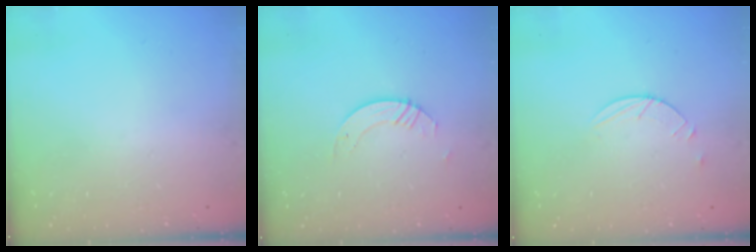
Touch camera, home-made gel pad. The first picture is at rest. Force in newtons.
{"total": 2.8, "press": 2.8, "slide": 0.2}
{"total": 2.9, "press": 2.8, "slide": 0.3}